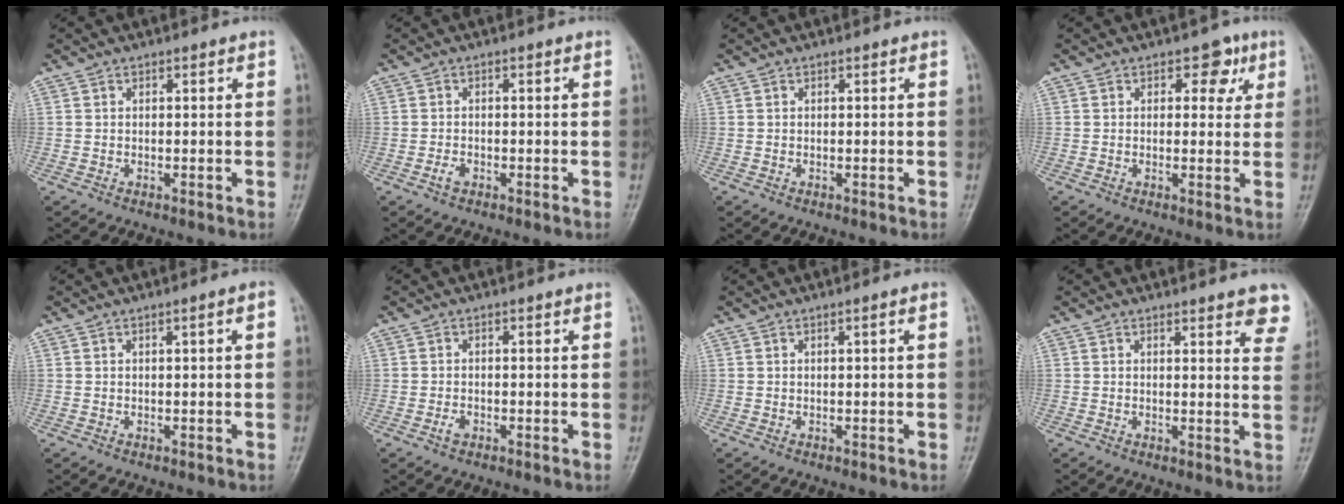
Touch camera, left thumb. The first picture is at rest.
{"total": 1.7, "force": [-0.9, 1.0, 1.0], "torque": [-0.018, 0.006, -0.019]}
{"total": 0.0}
{"total": 4.7, "force": [1.8, 3.1, 2.9], "torque": [-0.004, -0.003, 0.017]}
{"total": 2.0, "force": [0.2, 0.3, 2.0], "torque": [-0.033, 0.007, 0.004]}
{"total": 1.6, "force": [-0.8, 1.0, 0.9], "torque": [-0.016, 0.004, -0.017]}
{"total": 1.4, "force": [0.2, 0.2, 1.4], "torque": [-0.024, 0.004, 0.003]}
{"total": 7.8, "force": [5.7, 2.3, 4.9], "torque": [-0.030, -0.023, 0.057]}